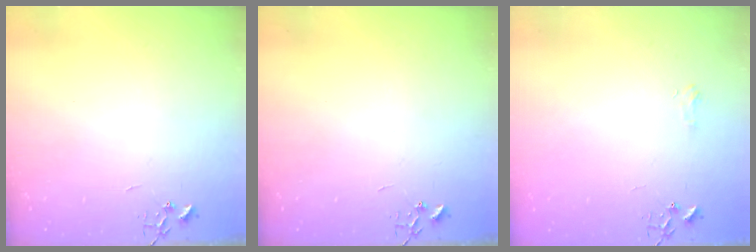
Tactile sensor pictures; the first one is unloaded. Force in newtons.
{"total": 0.0}
{"total": 4.8, "press": 4.7, "slide": 0.6}